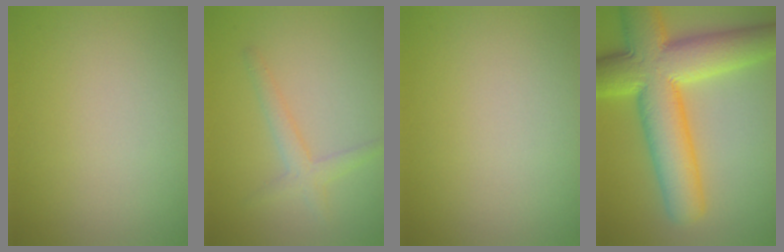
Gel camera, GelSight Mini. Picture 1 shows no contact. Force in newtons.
{"total": 2.0, "press": 2.0, "slide": 0.1}
{"total": 0.0}
{"total": 12.1, "press": 12.1, "slide": 0.3}